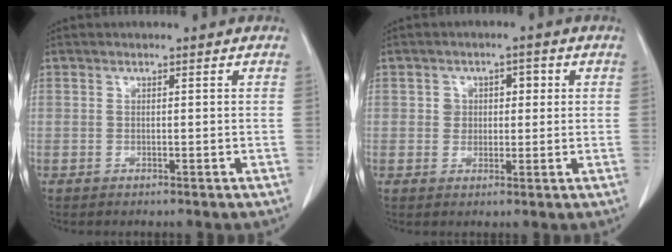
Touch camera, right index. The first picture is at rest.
{"total": 3.6, "force": [0.8, 2.8, 2.1], "torque": [-0.025, 0.016, 0.012]}